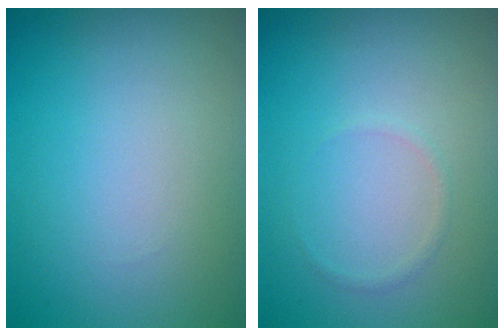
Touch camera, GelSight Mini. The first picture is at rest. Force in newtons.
{"total": 0.7, "press": 0.7, "slide": 0.0}